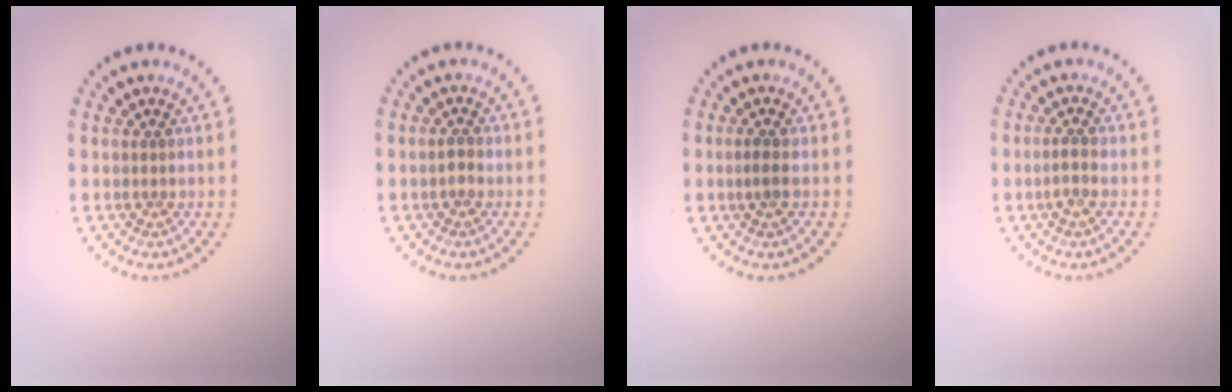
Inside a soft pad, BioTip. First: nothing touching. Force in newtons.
{"total": 1.0, "press": 1.0, "slide": 0.1}
{"total": 1.3, "press": 1.1, "slide": 0.6}
{"total": 1.5, "press": 1.4, "slide": 0.7}